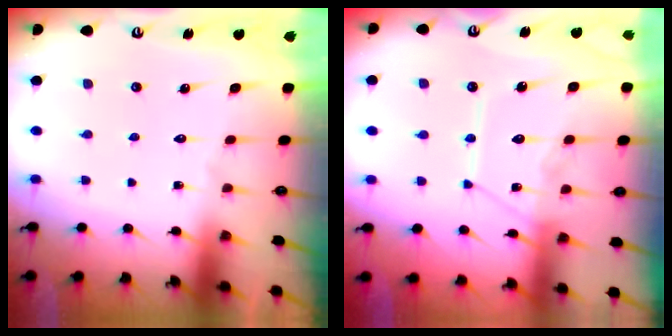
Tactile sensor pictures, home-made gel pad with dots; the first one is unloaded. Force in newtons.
{"total": 12.5, "press": 12.4, "slide": 1.1}